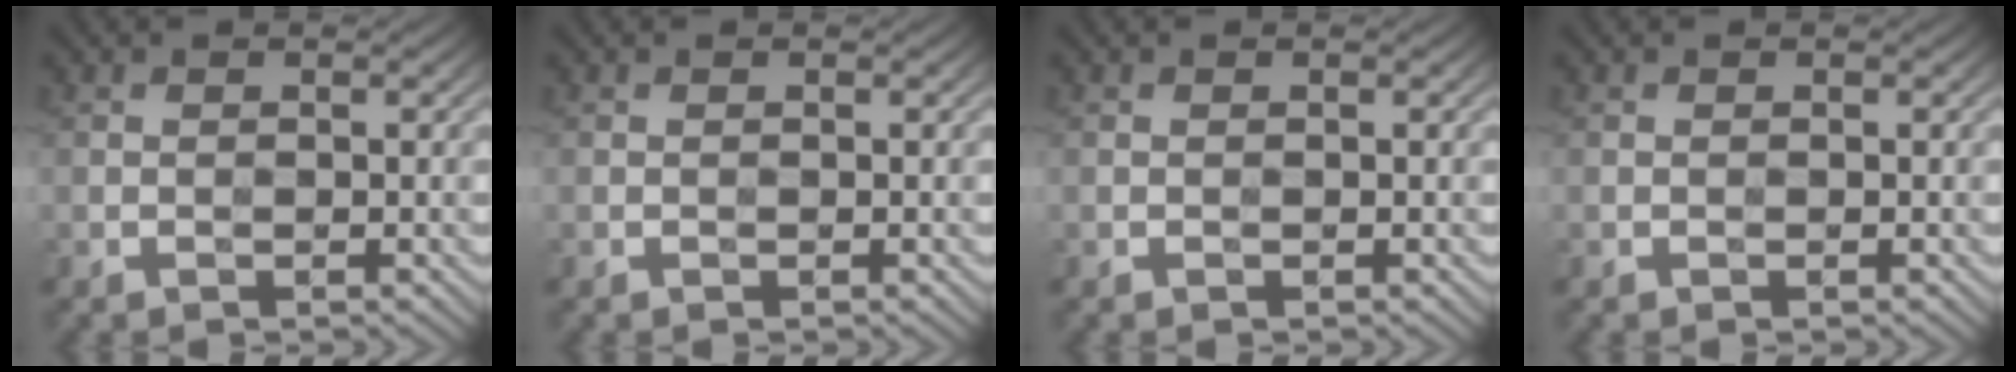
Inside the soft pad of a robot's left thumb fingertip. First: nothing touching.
{"total": 0.0}
{"total": 0.0}
{"total": 0.0}